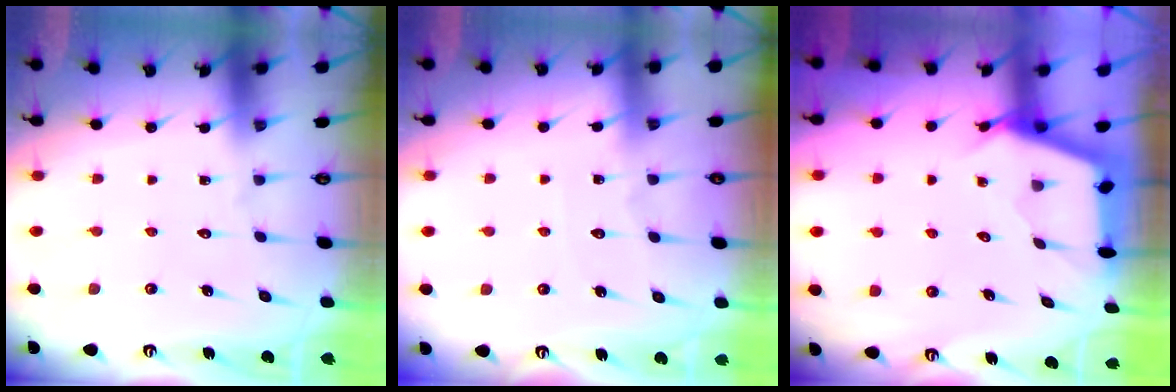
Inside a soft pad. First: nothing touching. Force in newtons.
{"total": 4.0, "press": 3.9, "slide": 0.6}
{"total": 2.7, "press": 2.7, "slide": 0.4}